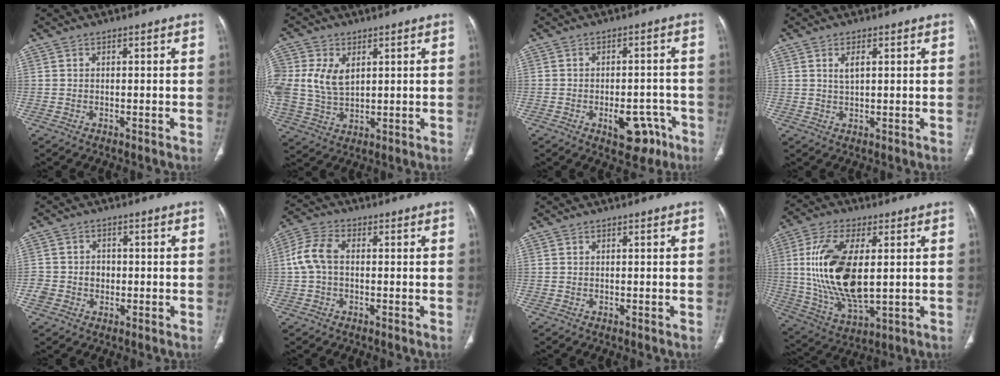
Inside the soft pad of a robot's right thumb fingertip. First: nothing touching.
{"total": 10.6, "force": [2.4, 7.2, 7.5], "torque": [-0.156, 0.000, 0.056]}
{"total": 8.0, "force": [-4.1, 4.6, 5.1], "torque": [-0.038, 0.032, -0.045]}
{"total": 2.6, "force": [1.0, 1.1, 2.2], "torque": [-0.038, -0.002, 0.020]}
{"total": 5.0, "force": [-0.9, 4.5, 1.9], "torque": [-0.016, 0.018, -0.013]}
{"total": 6.7, "force": [0.1, 4.2, 5.1], "torque": [-0.111, 0.020, -0.005]}
{"total": 0.0}
{"total": 18.7, "force": [2.0, 8.9, 16.4], "torque": [-0.322, -0.016, 0.046]}